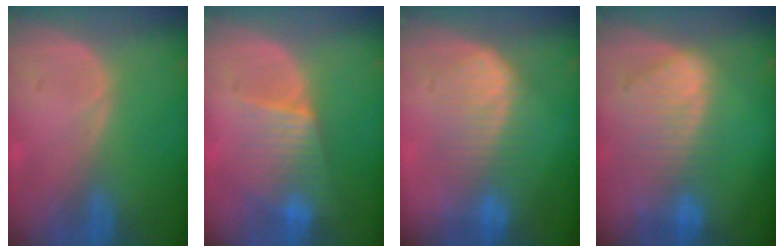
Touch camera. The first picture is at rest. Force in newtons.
{"total": 6.3, "press": 6.3, "slide": 1.0}
{"total": 6.9, "press": 6.9, "slide": 0.5}
{"total": 9.5, "press": 8.2, "slide": 4.7}